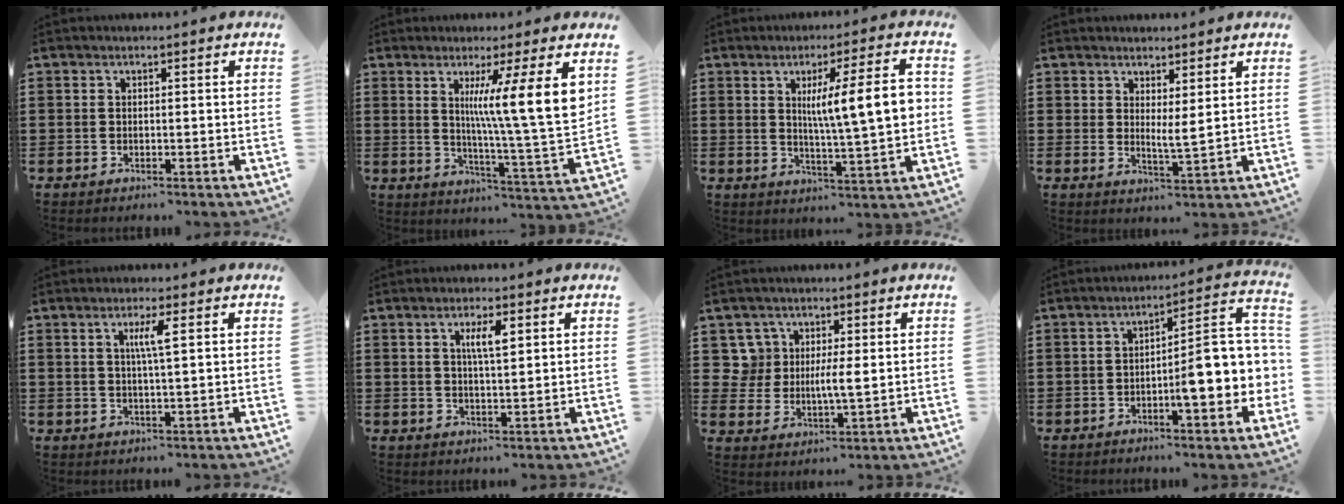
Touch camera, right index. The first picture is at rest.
{"total": 11.3, "force": [4.2, 0.3, 10.5], "torque": [-0.171, -0.026, 0.060]}
{"total": 10.3, "force": [1.9, 1.7, 10.0], "torque": [-0.156, -0.004, 0.020]}
{"total": 2.6, "force": [2.1, 0.3, 1.5], "torque": [-0.028, -0.007, 0.037]}
{"total": 3.4, "force": [1.0, 0.1, 3.2], "torque": [-0.066, 0.001, 0.013]}
{"total": 3.9, "force": [1.3, 1.0, 3.5], "torque": [-0.072, 0.009, 0.019]}
{"total": 4.8, "force": [1.5, 3.7, 2.6], "torque": [-0.061, 0.010, 0.026]}
{"total": 10.7, "force": [-1.8, 2.7, 10.2], "torque": [-0.138, -0.022, -0.036]}